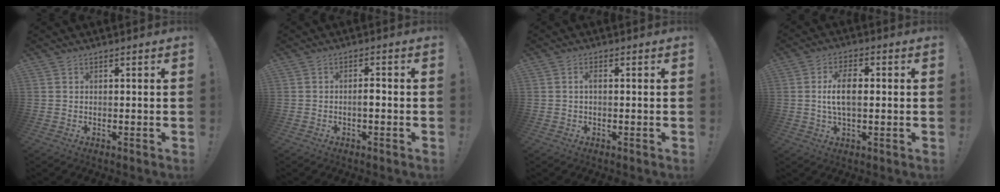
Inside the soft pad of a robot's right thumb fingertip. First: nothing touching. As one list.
[{"total": 2.5, "force": [-0.8, 0.7, 2.2], "torque": [-0.047, 0.009, -0.014]}, {"total": 1.6, "force": [-0.1, 0.5, 1.6], "torque": [-0.037, 0.007, -0.002]}, {"total": 8.6, "force": [0.4, 4.3, 7.4], "torque": [-0.132, 0.002, 0.004]}]